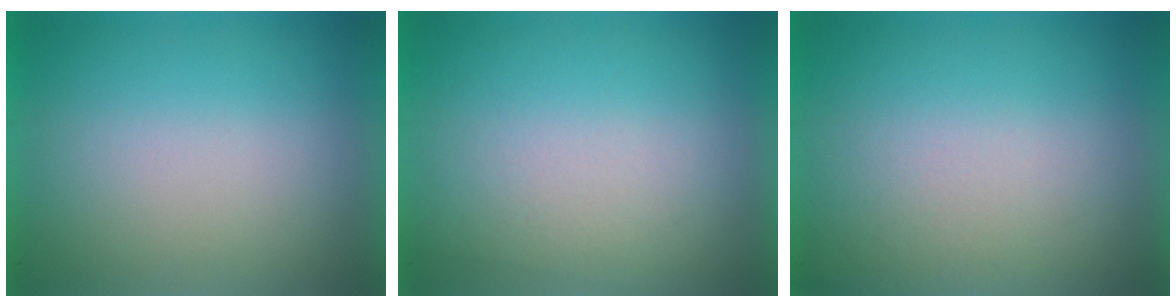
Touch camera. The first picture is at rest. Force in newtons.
{"total": 2.6}
{"total": 2.7}